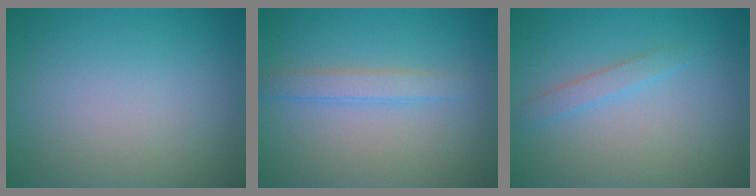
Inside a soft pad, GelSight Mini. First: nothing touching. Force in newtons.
{"total": 1.9, "press": 1.9, "slide": 0.0}
{"total": 1.5, "press": 1.5, "slide": 0.1}